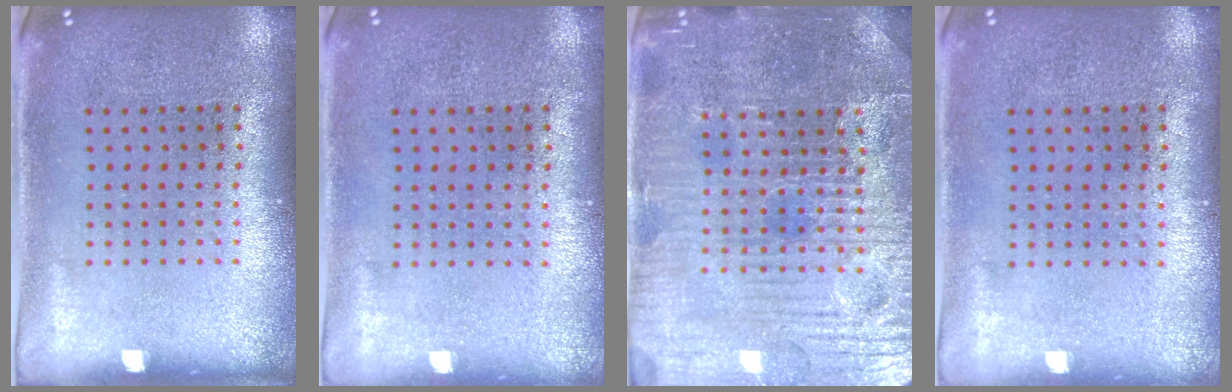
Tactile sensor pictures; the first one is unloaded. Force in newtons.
{"total": 0.0}
{"total": 4.9, "press": 4.7, "slide": 1.3}
{"total": 0.0}